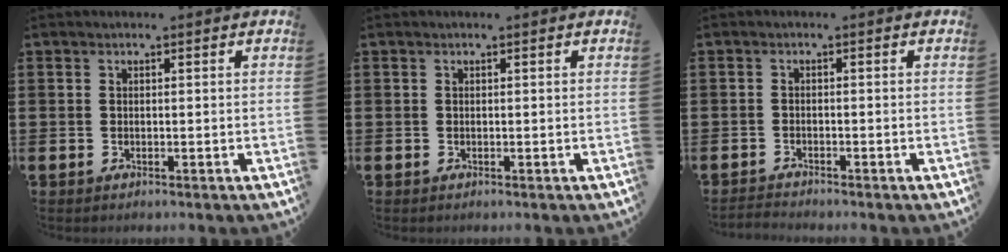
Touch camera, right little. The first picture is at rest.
{"total": 0.0}
{"total": 1.1, "force": [-1.1, -0.1, 0.0], "torque": [-0.003, -0.001, -0.021]}